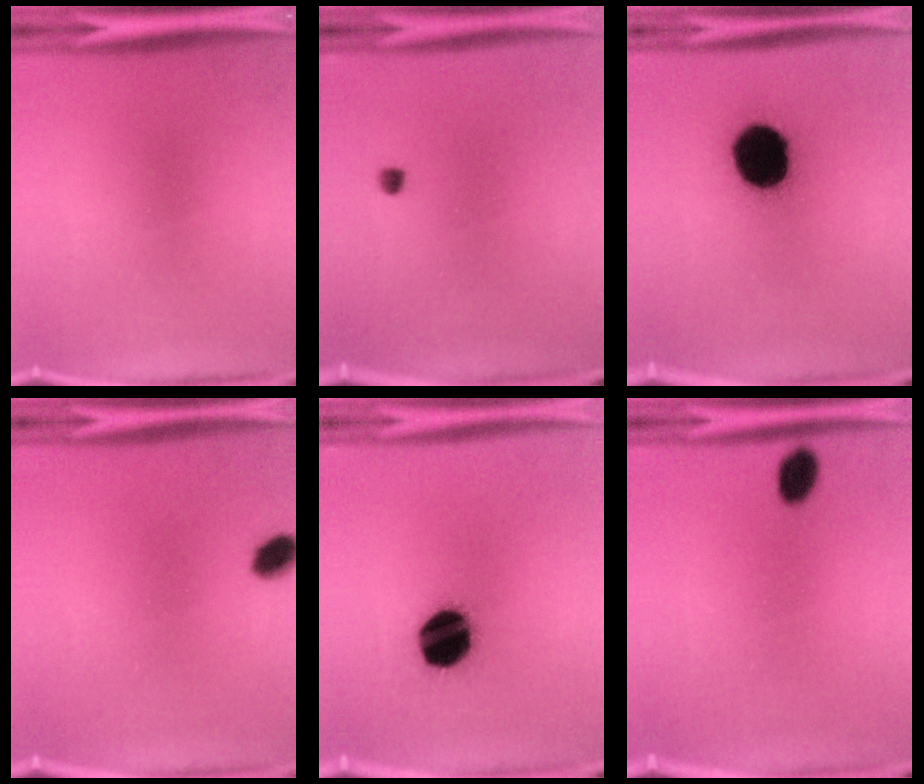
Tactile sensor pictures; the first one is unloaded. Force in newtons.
{"total": 1.0}
{"total": 18.8}
{"total": 4.0}
{"total": 14.6}
{"total": 2.3}